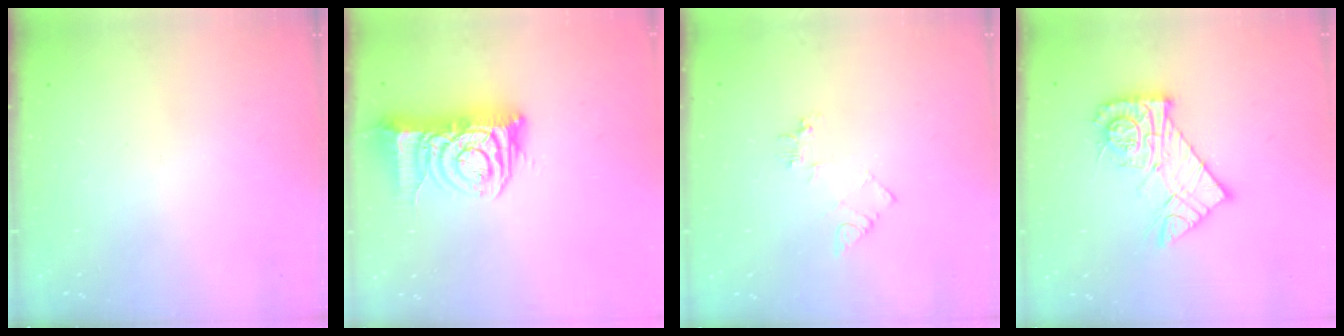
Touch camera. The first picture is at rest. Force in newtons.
{"total": 11.9, "press": 11.9, "slide": 1.2}
{"total": 5.6, "press": 5.5, "slide": 0.6}
{"total": 14.6, "press": 14.6, "slide": 1.4}